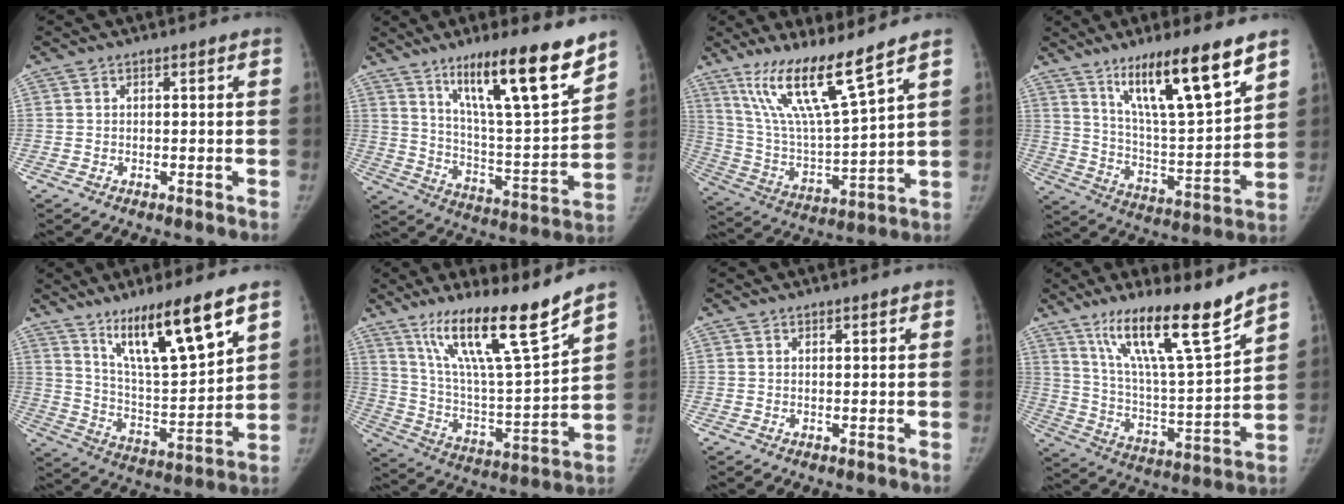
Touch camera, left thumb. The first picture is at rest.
{"total": 20.4, "force": [13.6, 3.3, 14.8], "torque": [-0.212, -0.078, 0.227]}
{"total": 15.6, "force": [10.9, 1.1, 11.2], "torque": [-0.201, -0.063, 0.218]}
{"total": 18.4, "force": [11.8, 3.2, 13.8], "torque": [-0.209, -0.068, 0.209]}
{"total": 17.1, "force": [10.7, 3.1, 13.0], "torque": [-0.206, -0.060, 0.199]}
{"total": 19.3, "force": [13.6, 2.0, 13.5], "torque": [-0.209, -0.077, 0.246]}
{"total": 0.8, "force": [0.6, 0.3, 0.4], "torque": [-0.004, -0.003, 0.008]}
{"total": 18.5, "force": [13.2, 2.0, 12.8], "torque": [-0.194, -0.080, 0.235]}